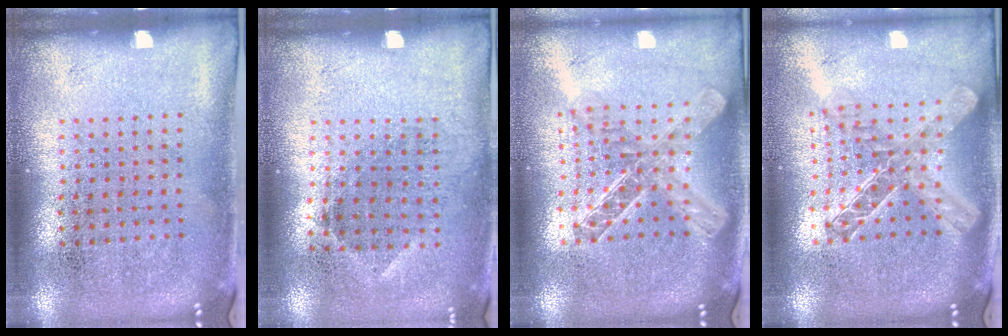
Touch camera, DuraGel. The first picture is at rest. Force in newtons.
{"total": 0.8, "press": 0.7, "slide": 0.5}
{"total": 2.0, "press": 1.7, "slide": 1.1}
{"total": 2.0, "press": 1.7, "slide": 1.1}